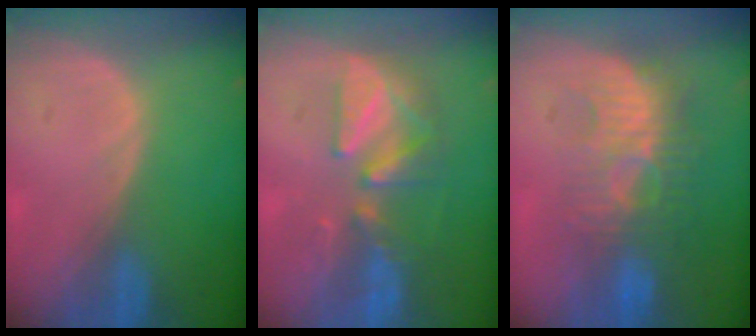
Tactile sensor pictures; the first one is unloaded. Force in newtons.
{"total": 7.6, "press": 7.5, "slide": 1.5}
{"total": 9.0, "press": 8.6, "slide": 2.6}